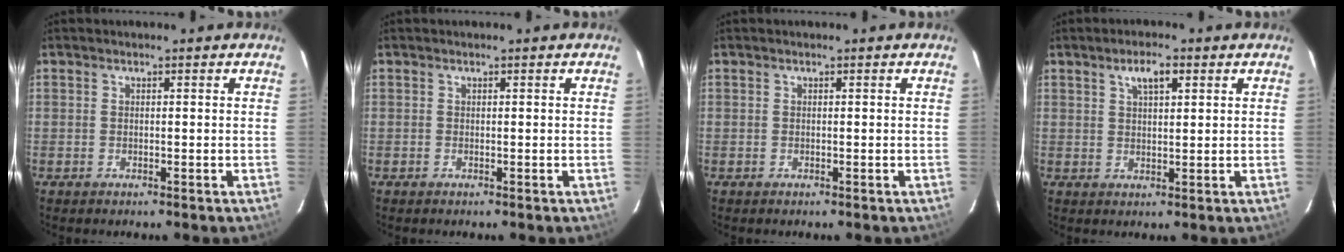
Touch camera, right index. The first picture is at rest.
{"total": 0.0}
{"total": 0.0}
{"total": 4.3, "force": [2.2, 1.6, 3.3], "torque": [-0.056, 0.012, 0.039]}